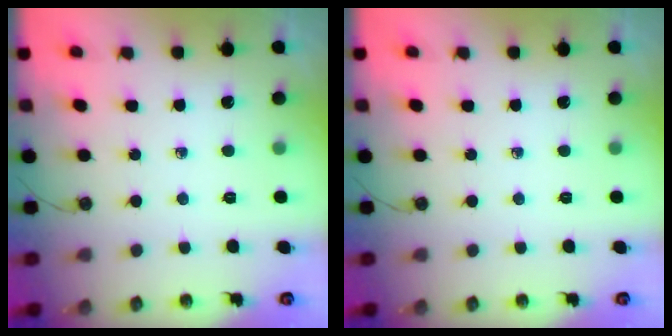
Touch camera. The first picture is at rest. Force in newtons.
{"total": 0.0}